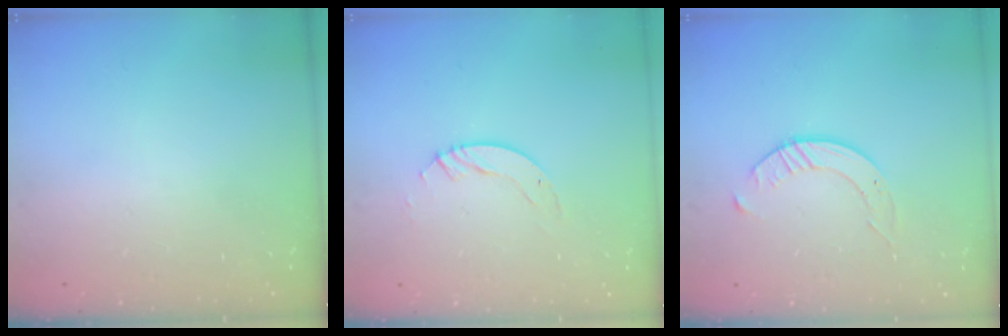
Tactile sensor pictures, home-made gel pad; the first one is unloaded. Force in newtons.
{"total": 3.0, "press": 3.0, "slide": 0.2}
{"total": 3.5, "press": 3.4, "slide": 0.4}